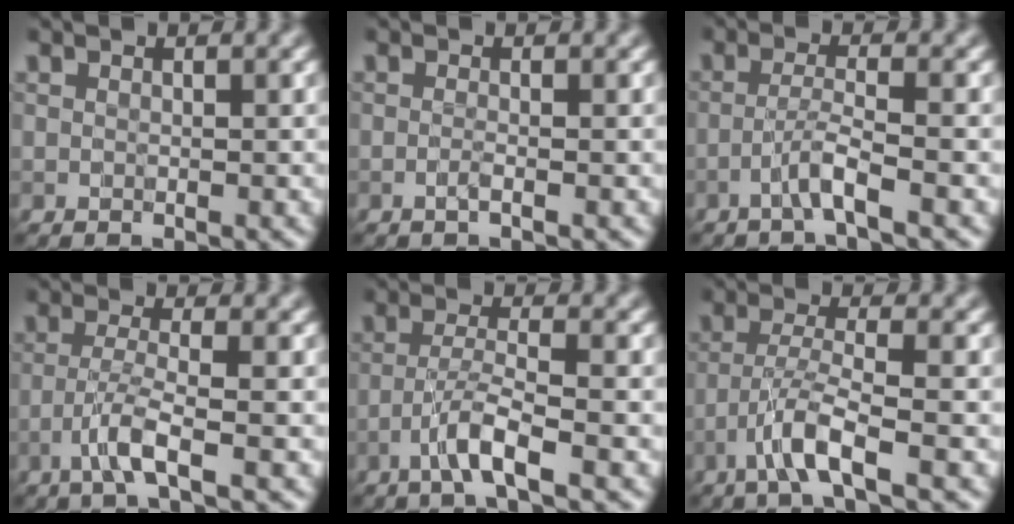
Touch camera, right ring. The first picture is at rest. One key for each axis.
{"total": 0.7, "fx": -0.3, "fy": 0.0, "fz": 0.6, "tx": -0.007, "ty": -0.001, "tz": -0.010}
{"total": 2.4, "fx": -1.4, "fy": -0.2, "fz": 2.0, "tx": -0.034, "ty": 0.012, "tz": -0.036}
{"total": 2.8, "fx": -1.5, "fy": 0.0, "fz": 2.3, "tx": -0.044, "ty": 0.009, "tz": -0.042}
{"total": 3.2, "fx": -1.9, "fy": 0.0, "fz": 2.6, "tx": -0.047, "ty": 0.012, "tz": -0.046}
{"total": 3.6, "fx": -2.1, "fy": 0.1, "fz": 2.9, "tx": -0.054, "ty": 0.010, "tz": -0.054}